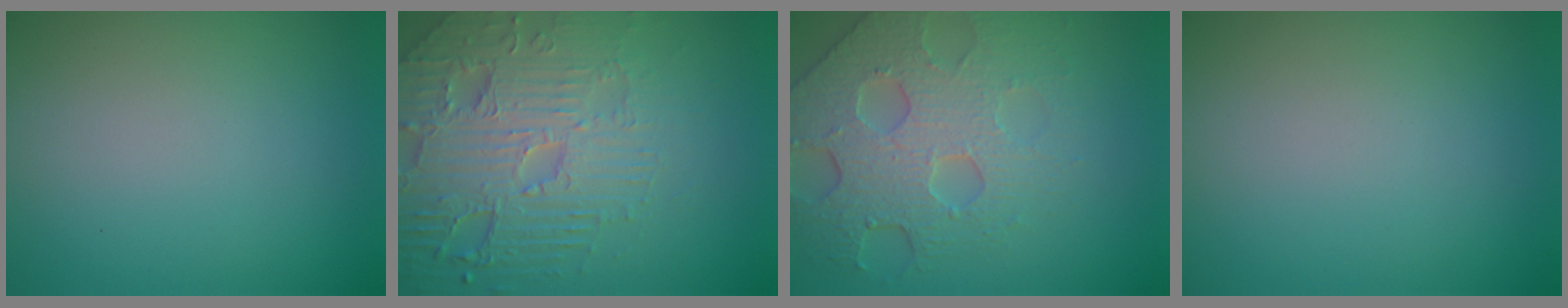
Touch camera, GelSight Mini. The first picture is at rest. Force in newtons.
{"total": 8.3, "press": 6.1, "slide": 5.7}
{"total": 6.5, "press": 5.2, "slide": 3.9}
{"total": 0.0}